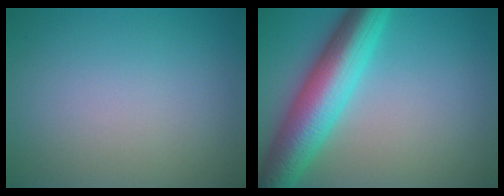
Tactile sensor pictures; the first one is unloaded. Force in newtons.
{"total": 8.8, "press": 8.8, "slide": 0.0}